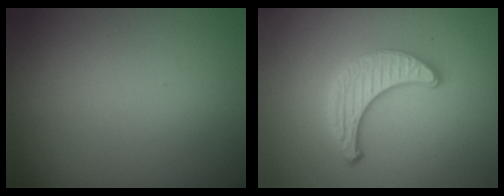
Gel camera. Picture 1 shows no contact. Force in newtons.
{"total": 3.6, "press": 3.1, "slide": 1.8}